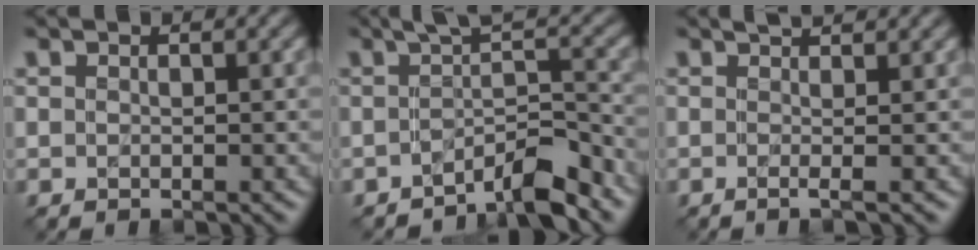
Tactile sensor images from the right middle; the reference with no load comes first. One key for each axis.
{"total": 4.7, "fx": -2.8, "fy": 0.9, "fz": 3.6, "tx": -0.044, "ty": 0.012, "tz": -0.051}
{"total": 3.4, "fx": 1.0, "fy": 1.1, "fz": 3.1, "tx": -0.032, "ty": 0.006, "tz": -0.022}